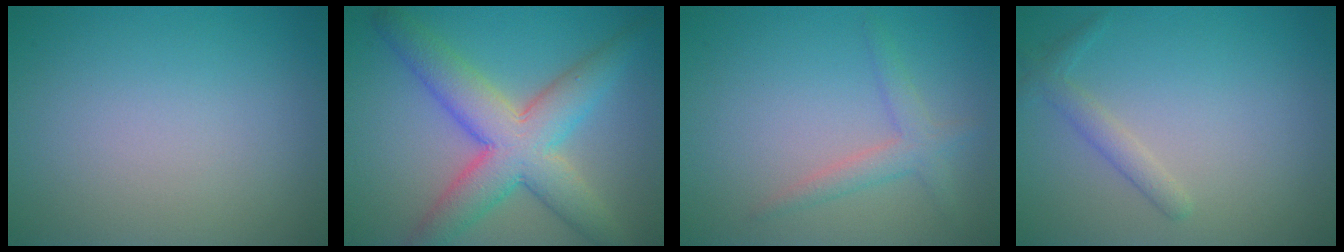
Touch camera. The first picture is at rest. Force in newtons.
{"total": 8.1, "press": 8.1, "slide": 0.3}
{"total": 2.1, "press": 2.1, "slide": 0.1}
{"total": 1.6, "press": 1.6, "slide": 0.1}